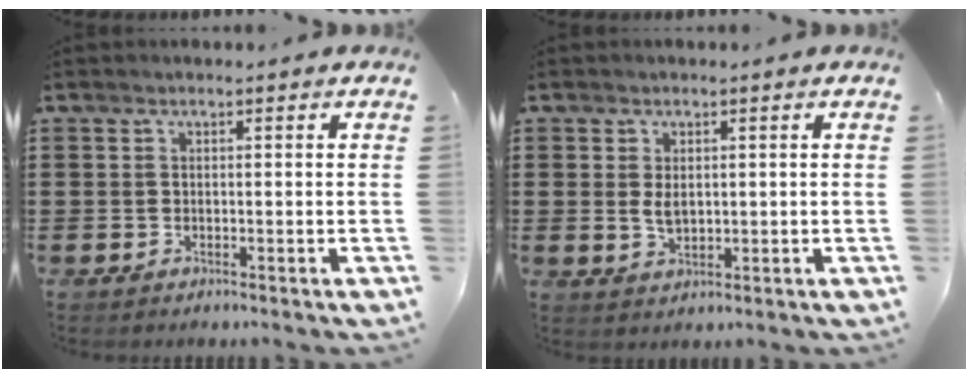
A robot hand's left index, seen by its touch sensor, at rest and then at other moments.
{"total": 2.6, "force": [0.5, 1.5, 2.0], "torque": [-0.051, 0.002, 0.005]}